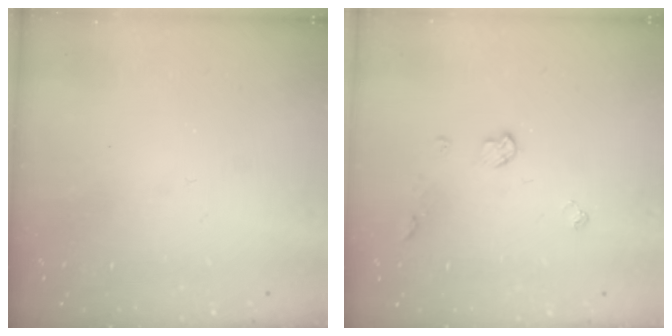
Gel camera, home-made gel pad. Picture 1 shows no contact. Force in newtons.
{"total": 6.3, "press": 6.3, "slide": 0.3}